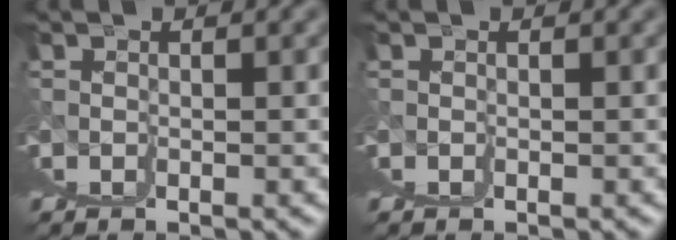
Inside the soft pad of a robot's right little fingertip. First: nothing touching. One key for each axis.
{"total": 0.0}